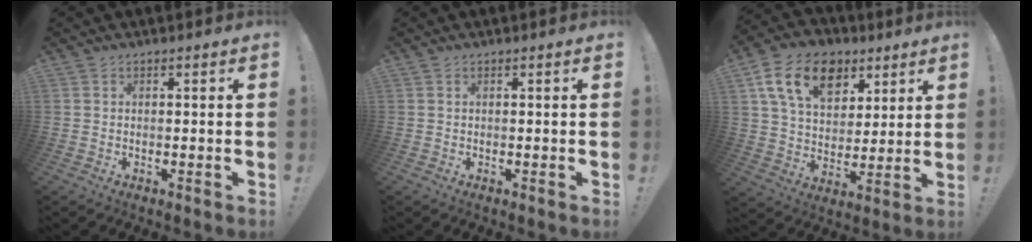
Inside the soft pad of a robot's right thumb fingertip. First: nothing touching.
{"total": 0.0}
{"total": 17.7, "force": [8.5, 11.8, 10.0], "torque": [-0.160, -0.034, 0.158]}